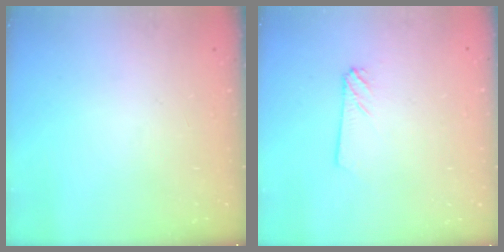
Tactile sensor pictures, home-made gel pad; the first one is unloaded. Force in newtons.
{"total": 2.4, "press": 2.4, "slide": 0.3}